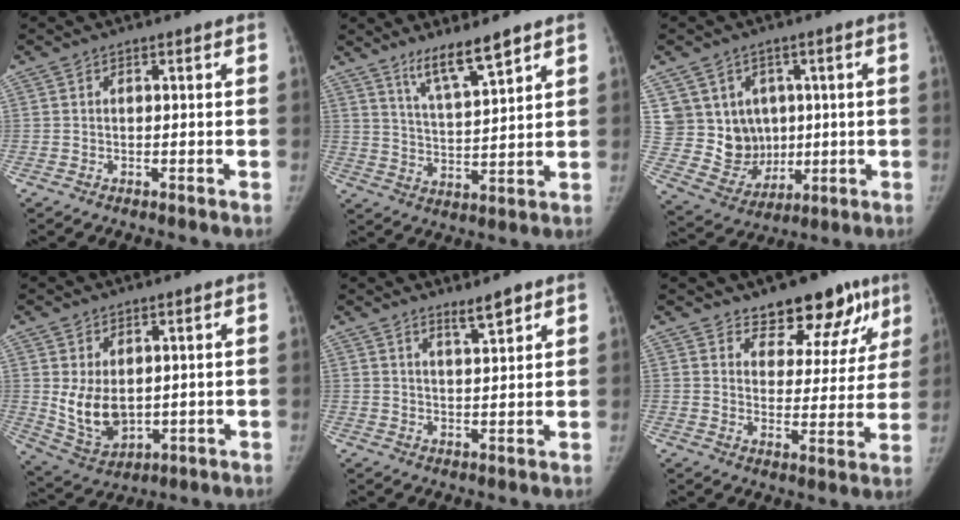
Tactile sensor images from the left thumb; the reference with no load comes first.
{"total": 8.4, "force": [6.3, 0.9, 5.4], "torque": [-0.095, -0.048, 0.123]}
{"total": 11.4, "force": [2.5, 10.3, 4.1], "torque": [-0.027, -0.008, 0.069]}
{"total": 8.8, "force": [0.9, 5.9, 6.4], "torque": [-0.100, -0.017, 0.040]}
{"total": 3.9, "force": [3.2, 0.4, 2.3], "torque": [-0.033, -0.029, 0.055]}
{"total": 13.1, "force": [9.5, 6.8, 5.9], "torque": [-0.013, -0.056, 0.125]}